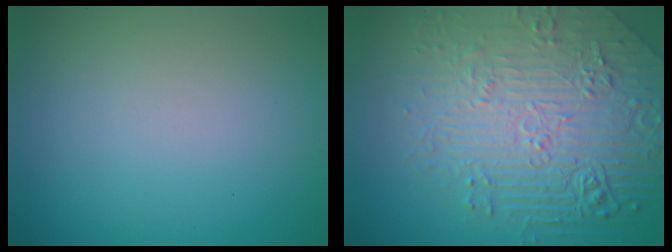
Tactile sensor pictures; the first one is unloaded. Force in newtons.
{"total": 8.0, "press": 6.1, "slide": 5.1}